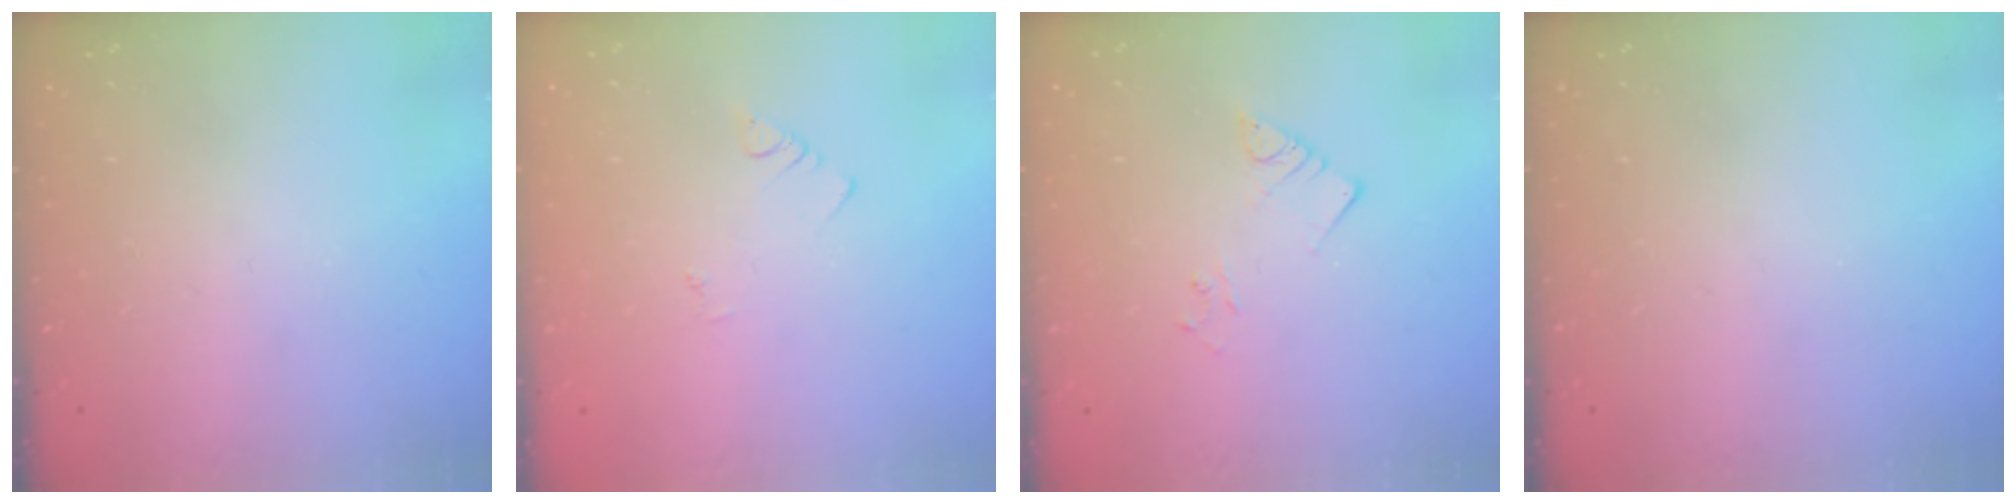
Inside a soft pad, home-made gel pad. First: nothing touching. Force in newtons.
{"total": 1.1, "press": 1.1, "slide": 0.3}
{"total": 2.2, "press": 2.2, "slide": 0.2}
{"total": 0.0}